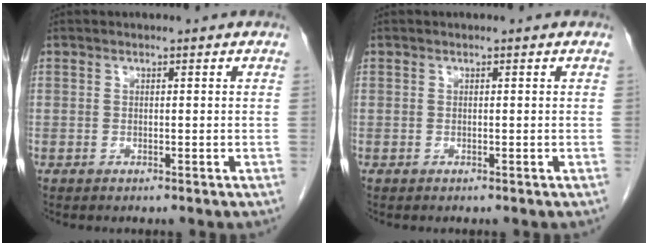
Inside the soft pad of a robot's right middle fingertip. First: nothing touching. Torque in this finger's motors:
{"motor_torque": [0.03, 0.06, 0.01, 0.00]}